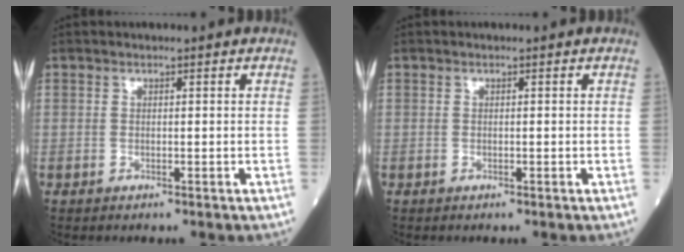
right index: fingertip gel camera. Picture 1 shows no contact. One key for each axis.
{"total": 0.0}